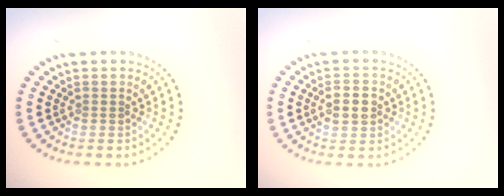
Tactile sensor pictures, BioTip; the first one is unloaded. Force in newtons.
{"total": 2.7, "press": 2.7, "slide": 0.2}